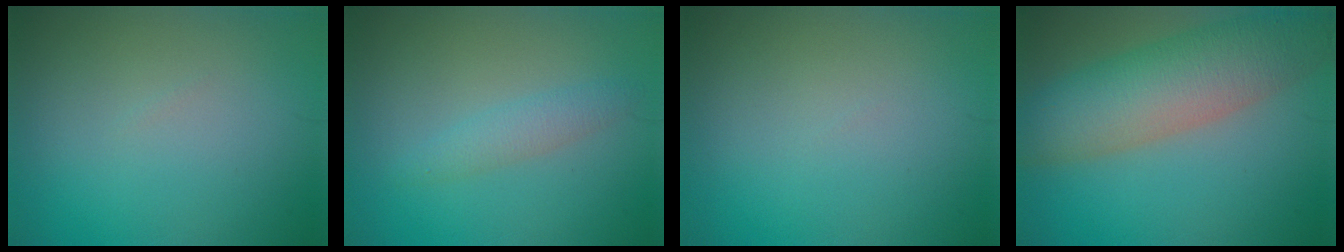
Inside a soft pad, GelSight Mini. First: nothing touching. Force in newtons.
{"total": 1.8, "press": 1.8, "slide": 0.1}
{"total": 0.0}
{"total": 8.5, "press": 8.4, "slide": 0.6}